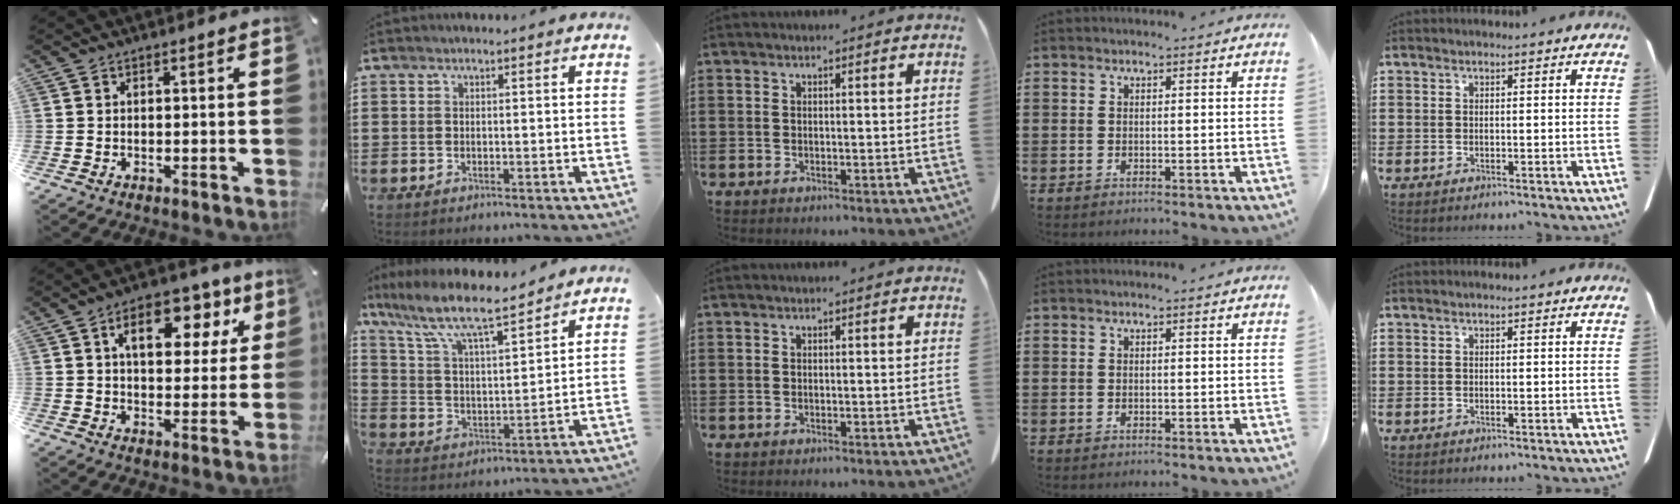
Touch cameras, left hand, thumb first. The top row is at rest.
{"thumb": {"total": 12.8, "force": [5.8, 7.7, 8.3], "torque": [-0.108, -0.019, 0.091]}, "index": {"total": 9.0, "force": [7.1, 1.6, 5.2], "torque": [-0.128, -0.038, 0.119]}}